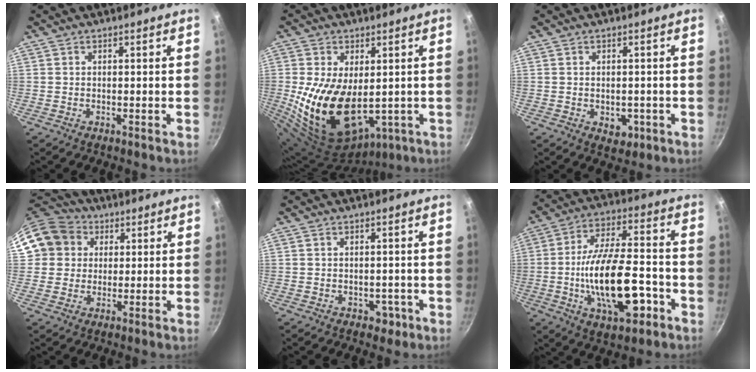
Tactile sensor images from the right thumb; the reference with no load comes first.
{"total": 17.3, "force": [-1.0, 10.4, 13.7], "torque": [-0.231, -0.015, 0.007]}
{"total": 3.5, "force": [-1.0, 2.5, 2.3], "torque": [-0.021, 0.001, -0.006]}
{"total": 11.7, "force": [3.9, 10.5, 3.6], "torque": [-0.047, 0.020, 0.061]}
{"total": 2.7, "force": [-1.1, 2.1, 1.4], "torque": [0.002, 0.016, -0.001]}
{"total": 19.4, "force": [-5.8, 8.5, 16.4], "torque": [-0.266, 0.033, -0.089]}